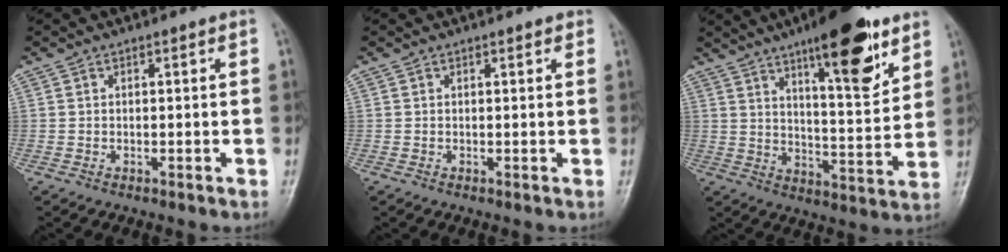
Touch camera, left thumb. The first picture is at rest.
{"total": 0.9, "force": [0.7, 0.5, 0.4], "torque": [-0.002, -0.003, 0.005]}
{"total": 17.3, "force": [10.4, 5.0, 12.9], "torque": [-0.158, -0.058, 0.159]}